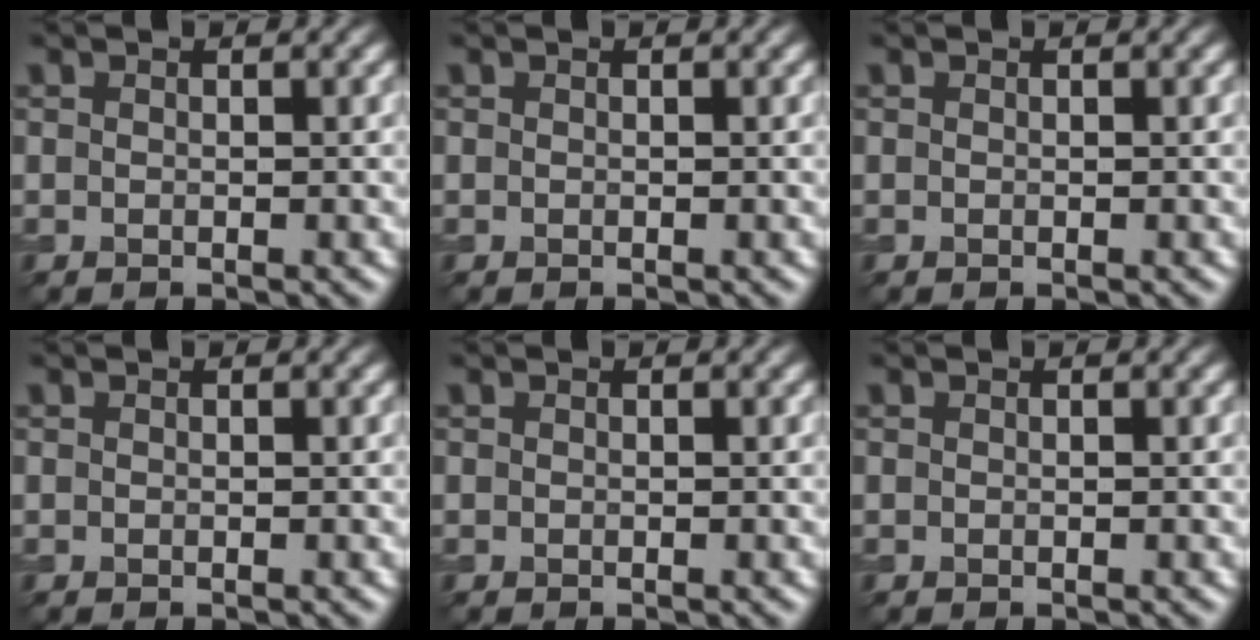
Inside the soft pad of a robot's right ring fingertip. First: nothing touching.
{"total": 0.0}
{"total": 0.0}
{"total": 0.0}
{"total": 0.0}
{"total": 0.0}